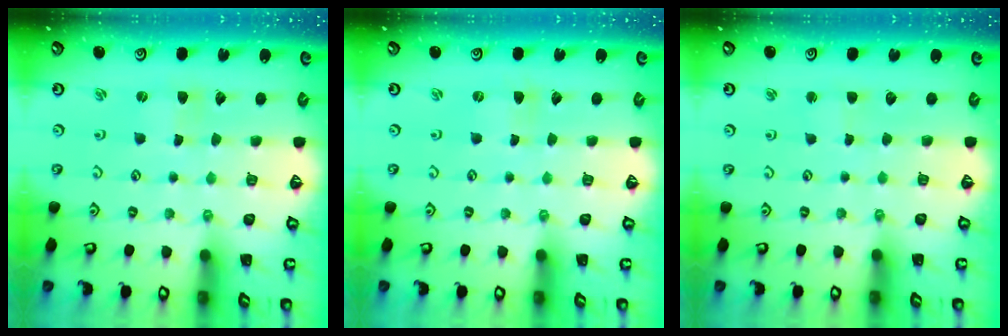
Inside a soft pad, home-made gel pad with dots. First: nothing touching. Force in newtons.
{"total": 0.0}
{"total": 1.4, "press": 1.4, "slide": 0.2}